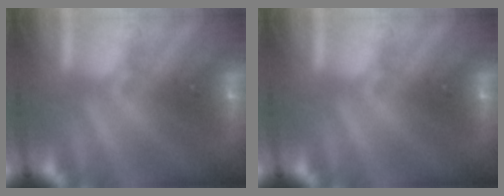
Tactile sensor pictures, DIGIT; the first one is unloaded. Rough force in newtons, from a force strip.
{"total": 0.0}